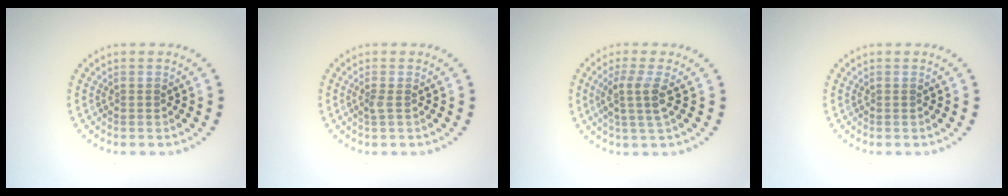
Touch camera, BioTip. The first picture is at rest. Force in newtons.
{"total": 0.7, "press": 0.5, "slide": 0.4}
{"total": 2.7, "press": 2.1, "slide": 1.7}
{"total": 0.0}